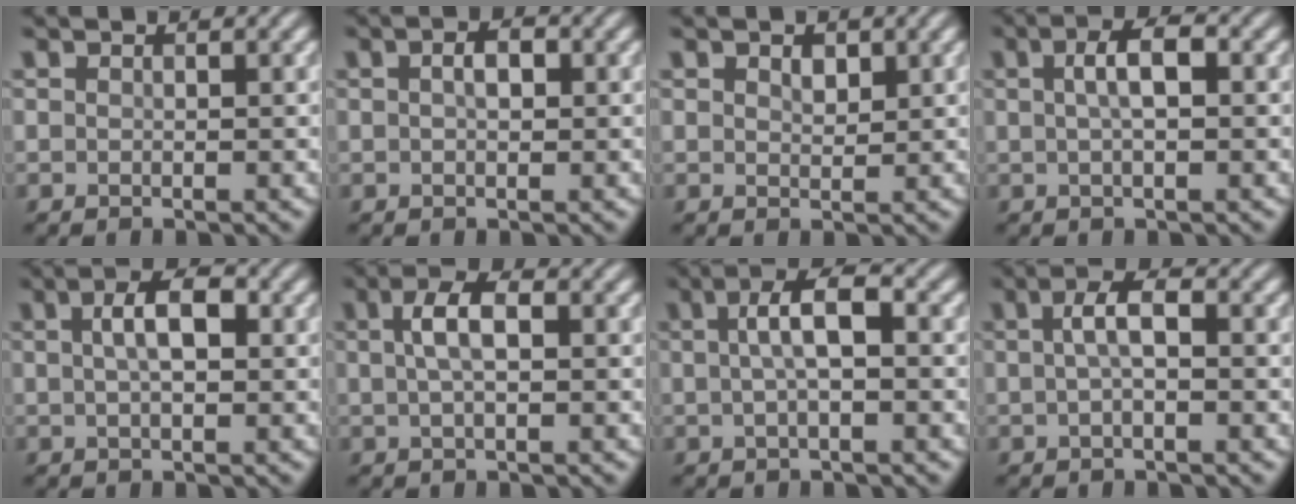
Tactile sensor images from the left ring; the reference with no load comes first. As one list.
[{"total": 1.9, "force": [0.3, 1.1, 1.6], "torque": [-0.026, 0.003, 0.002]}, {"total": 1.3, "force": [0.7, 0.8, 0.8], "torque": [-0.012, -0.001, 0.014]}, {"total": 3.1, "force": [0.5, 1.0, 2.9], "torque": [-0.054, 0.007, 0.006]}, {"total": 3.8, "force": [0.8, 1.6, 3.4], "torque": [-0.060, 0.009, 0.010]}, {"total": 3.2, "force": [0.6, 1.3, 2.8], "torque": [-0.057, 0.007, 0.007]}, {"total": 4.0, "force": [0.4, 1.2, 3.8], "torque": [-0.069, 0.010, 0.004]}, {"total": 2.7, "force": [0.1, 0.9, 2.6], "torque": [-0.052, 0.006, 0.000]}]